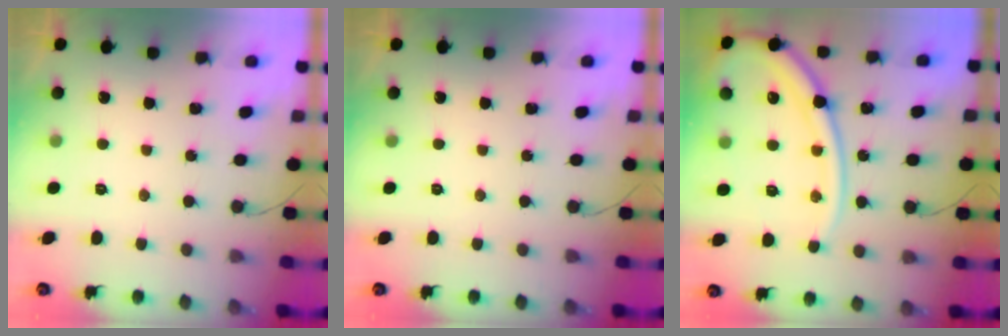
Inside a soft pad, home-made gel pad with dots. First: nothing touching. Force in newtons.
{"total": 0.0}
{"total": 17.2, "press": 17.1, "slide": 1.8}